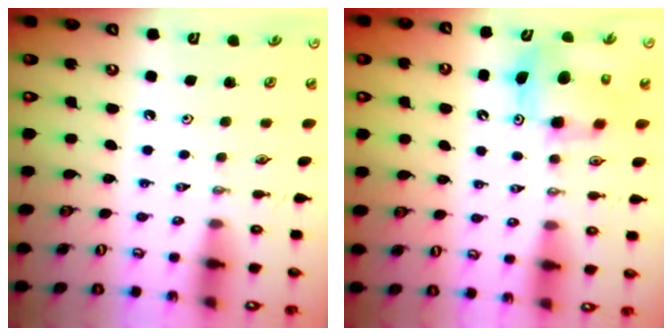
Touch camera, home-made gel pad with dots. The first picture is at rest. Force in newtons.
{"total": 7.9, "press": 7.9, "slide": 0.2}